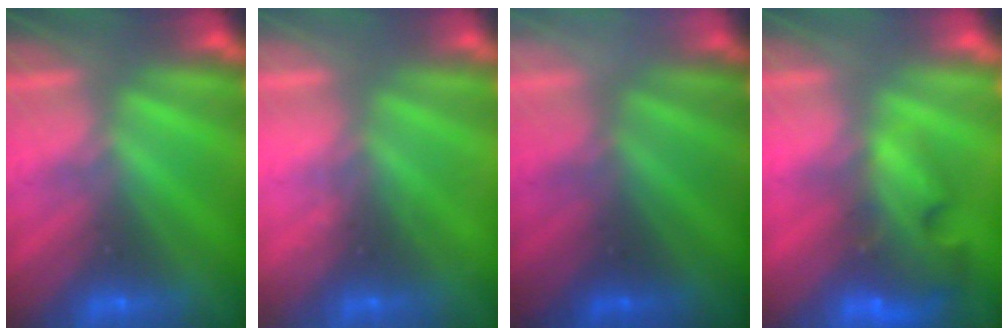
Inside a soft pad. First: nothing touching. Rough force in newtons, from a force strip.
{"total": 2.3}
{"total": 2.4}
{"total": 8.4}